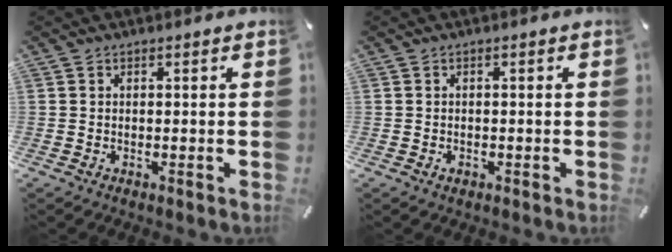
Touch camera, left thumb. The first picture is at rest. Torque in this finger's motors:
{"motor_torque": [0.18, 0.74, -0.33, -0.05, -0.06]}